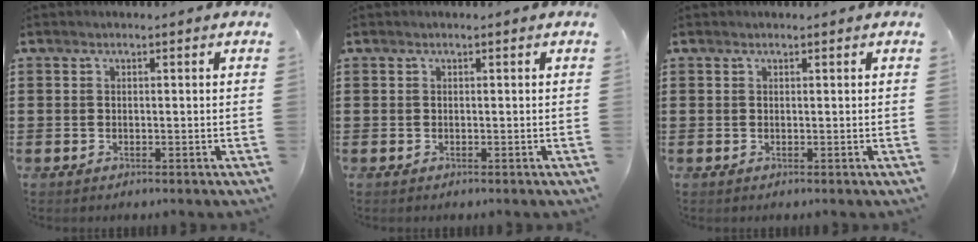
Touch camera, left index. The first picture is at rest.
{"total": 0.0}
{"total": 0.0}